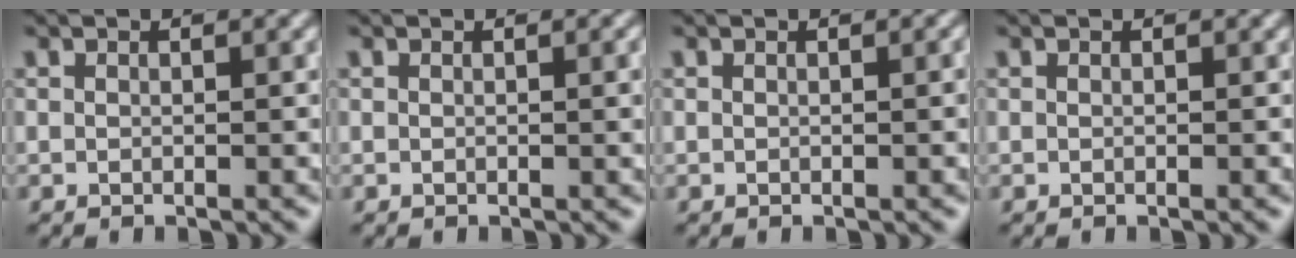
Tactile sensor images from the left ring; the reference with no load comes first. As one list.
[{"total": 1.0, "force": [0.1, 0.2, 1.0], "torque": [-0.013, 0.000, 0.001]}, {"total": 0.6, "force": [0.0, 0.1, 0.6], "torque": [-0.009, 0.002, 0.001]}, {"total": 0.0}]